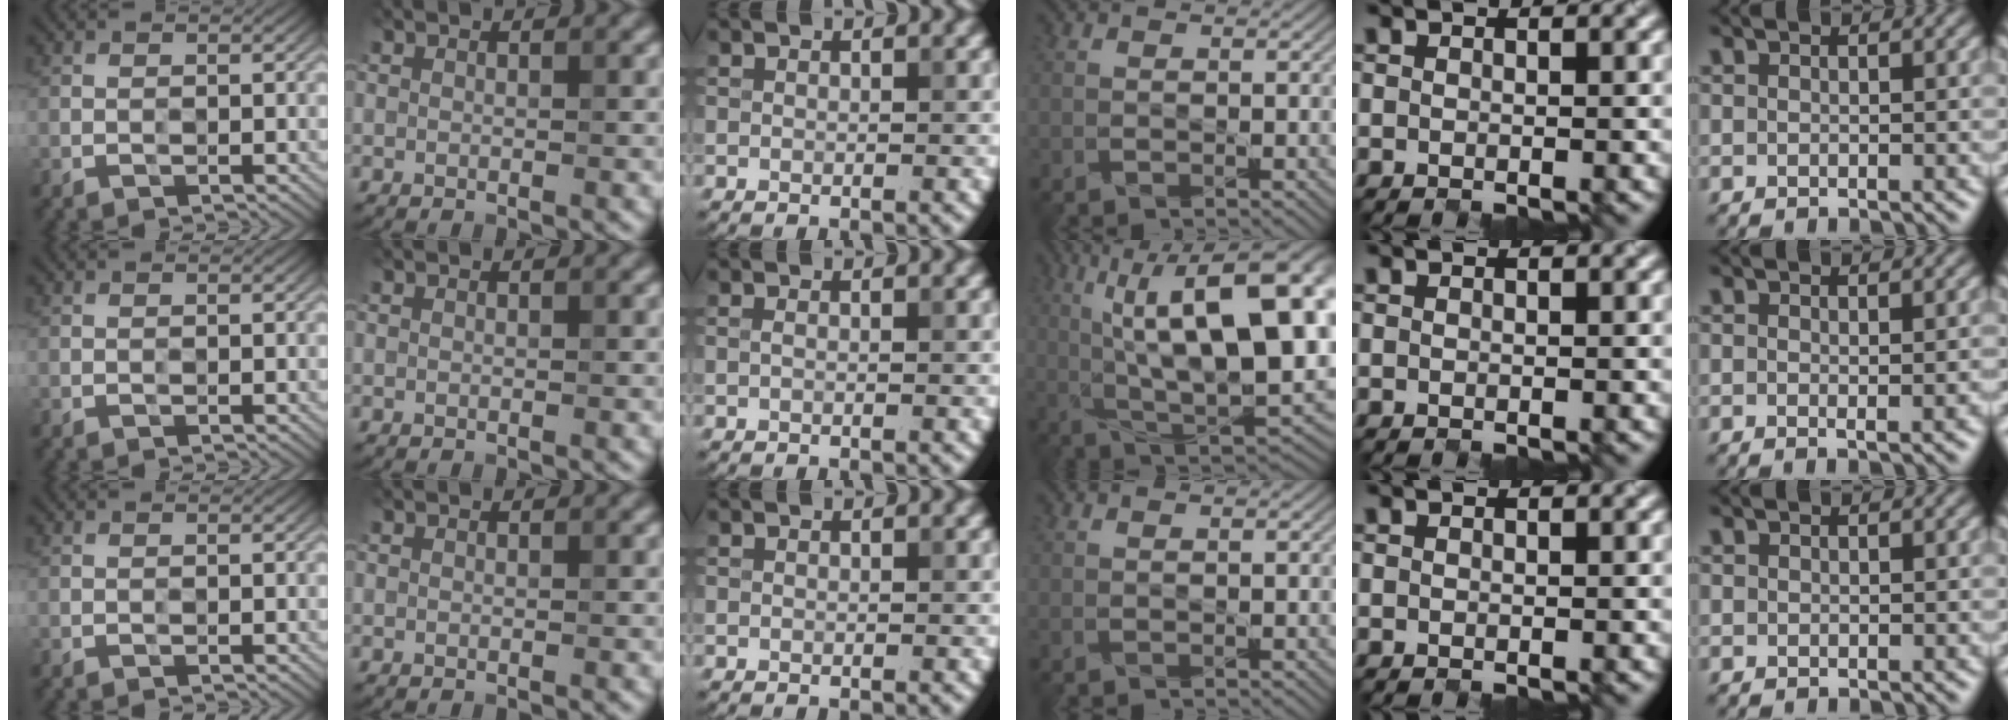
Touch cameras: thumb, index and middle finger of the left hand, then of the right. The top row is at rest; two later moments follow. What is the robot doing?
{"motion": "close", "object": "hinged tin"}